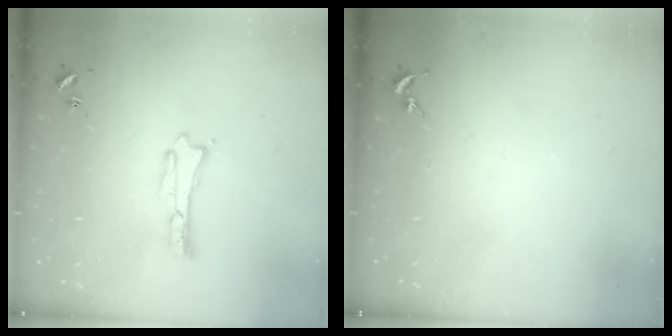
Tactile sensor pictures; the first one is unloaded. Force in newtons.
{"total": 0.0}